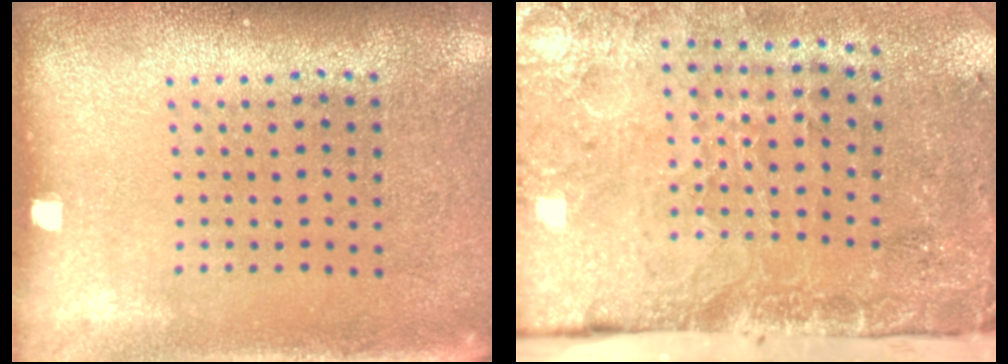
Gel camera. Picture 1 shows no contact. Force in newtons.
{"total": 5.0, "press": 3.7, "slide": 3.4}